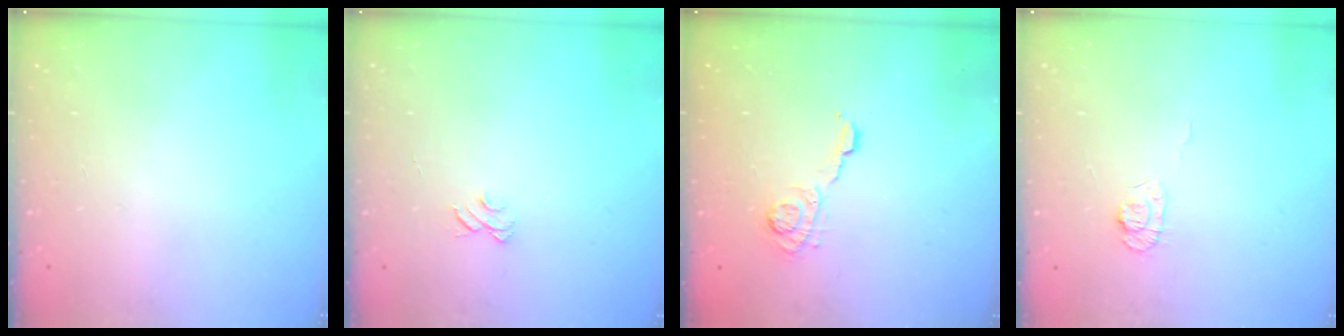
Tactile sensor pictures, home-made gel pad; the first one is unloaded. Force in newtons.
{"total": 3.8, "press": 3.8, "slide": 0.3}
{"total": 5.8, "press": 5.7, "slide": 0.8}
{"total": 5.6, "press": 5.6, "slide": 0.7}